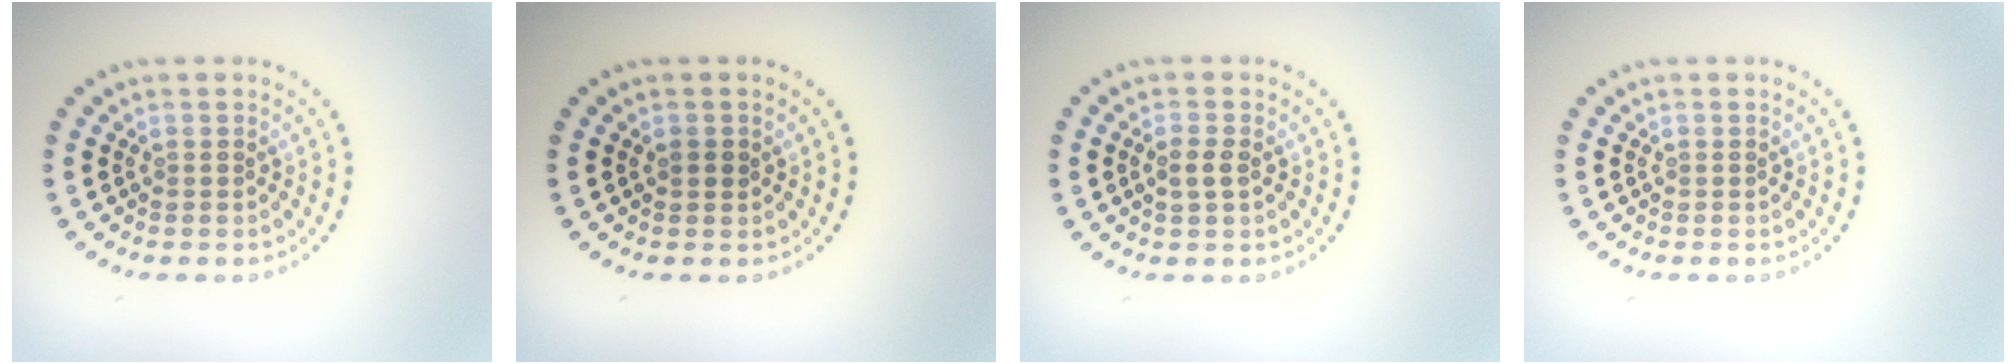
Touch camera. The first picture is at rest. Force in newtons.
{"total": 0.8, "press": 0.8, "slide": 0.2}
{"total": 1.5, "press": 1.4, "slide": 0.2}
{"total": 0.0}